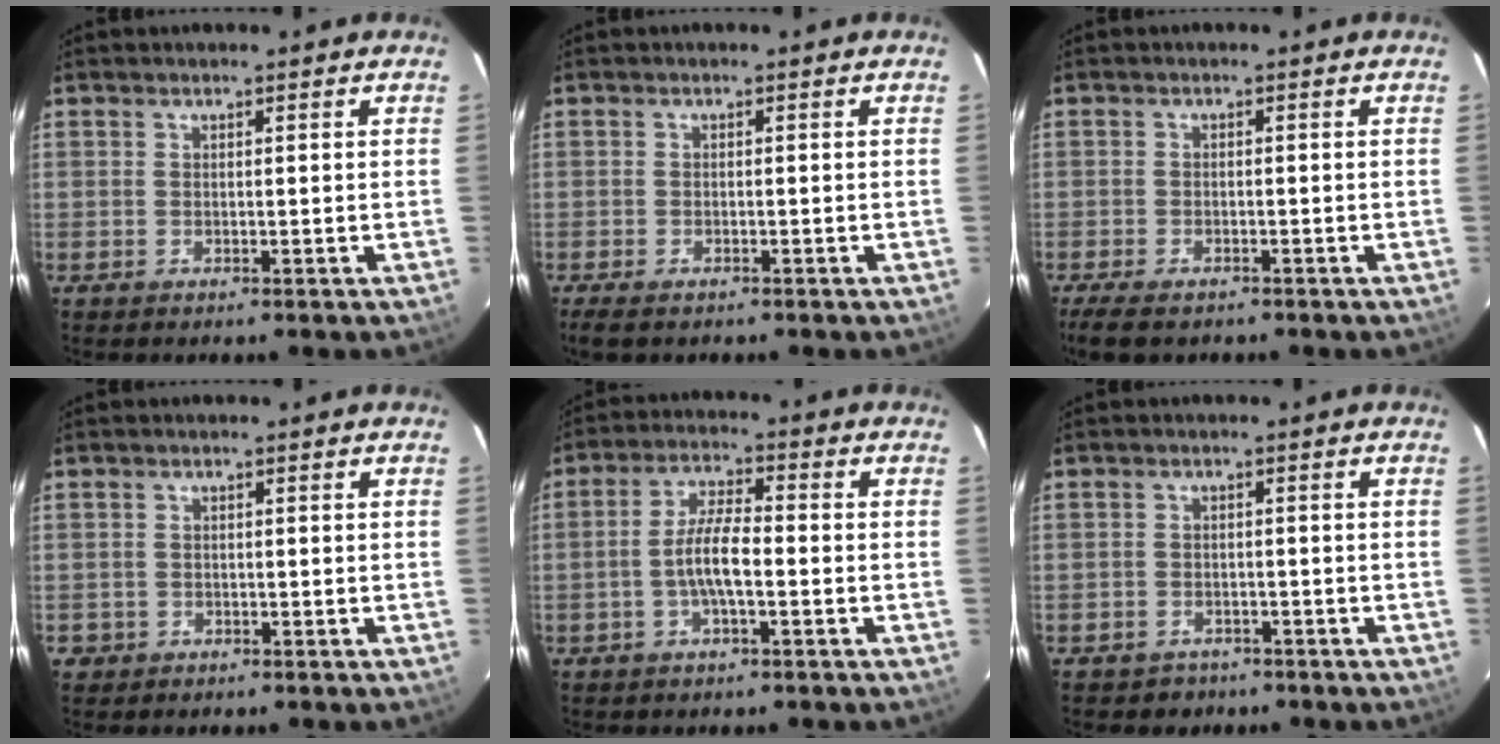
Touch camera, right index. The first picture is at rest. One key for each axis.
{"total": 3.5, "fx": -2.6, "fy": 1.3, "fz": 2.0, "tx": -0.050, "ty": -0.014, "tz": -0.047}
{"total": 5.8, "fx": -4.5, "fy": 2.1, "fz": 3.1, "tx": -0.082, "ty": -0.023, "tz": -0.081}
{"total": 1.8, "fx": -0.6, "fy": 1.7, "fz": 0.2, "tx": -0.008, "ty": 0.004, "tz": -0.006}
{"total": 6.5, "fx": -1.9, "fy": 1.5, "fz": 6.0, "tx": -0.121, "ty": 0.007, "tz": -0.035}
{"total": 3.6, "fx": -2.5, "fy": 2.6, "fz": 0.2, "tx": -0.015, "ty": 0.009, "tz": -0.033}